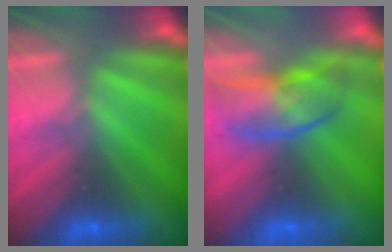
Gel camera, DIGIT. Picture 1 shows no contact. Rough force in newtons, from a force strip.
{"total": 2.7}